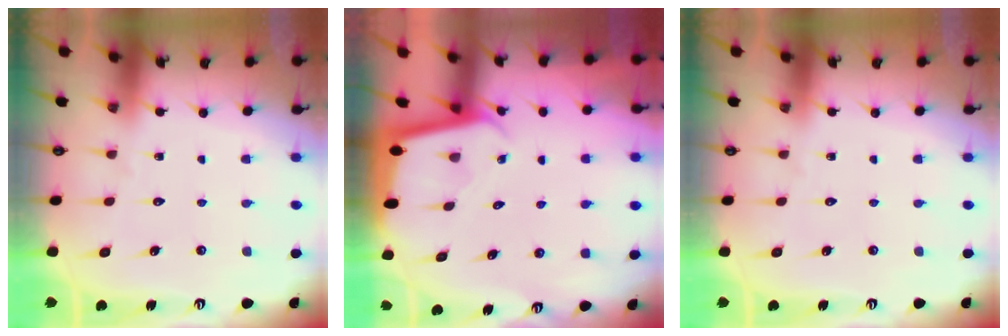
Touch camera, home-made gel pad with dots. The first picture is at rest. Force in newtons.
{"total": 1.9, "press": 1.9, "slide": 0.1}
{"total": 0.0}